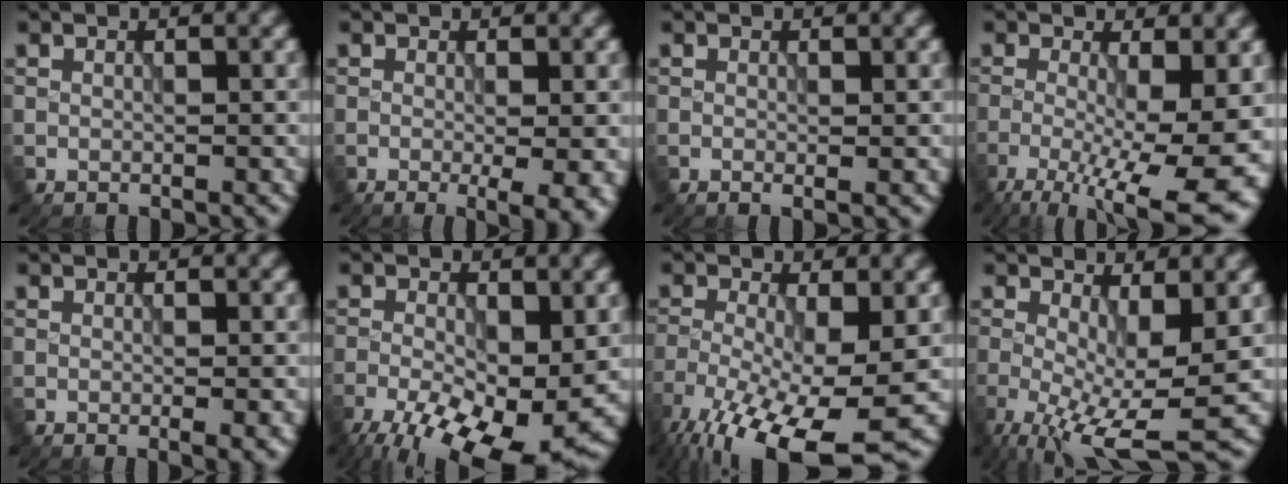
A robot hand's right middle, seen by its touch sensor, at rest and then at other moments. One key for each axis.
{"total": 4.3, "fx": -1.0, "fy": 1.1, "fz": 4.1, "tx": -0.057, "ty": -0.018, "tz": -0.009}
{"total": 0.6, "fx": 0.0, "fy": 0.1, "fz": 0.6, "tx": -0.008, "ty": -0.003, "tz": -0.002}
{"total": 12.5, "fx": -3.9, "fy": 4.5, "fz": 11.0, "tx": -0.182, "ty": -0.024, "tz": -0.051}
{"total": 1.8, "fx": -0.5, "fy": 0.4, "fz": 1.7, "tx": -0.018, "ty": -0.004, "tz": -0.008}
{"total": 12.4, "fx": -5.8, "fy": 5.0, "fz": 9.8, "tx": -0.165, "ty": -0.022, "tz": -0.093}
{"total": 13.5, "fx": -6.9, "fy": 4.4, "fz": 10.7, "tx": -0.213, "ty": -0.034, "tz": -0.111}
{"total": 8.9, "fx": -2.6, "fy": 2.9, "fz": 8.0, "tx": -0.155, "ty": -0.017, "tz": -0.043}